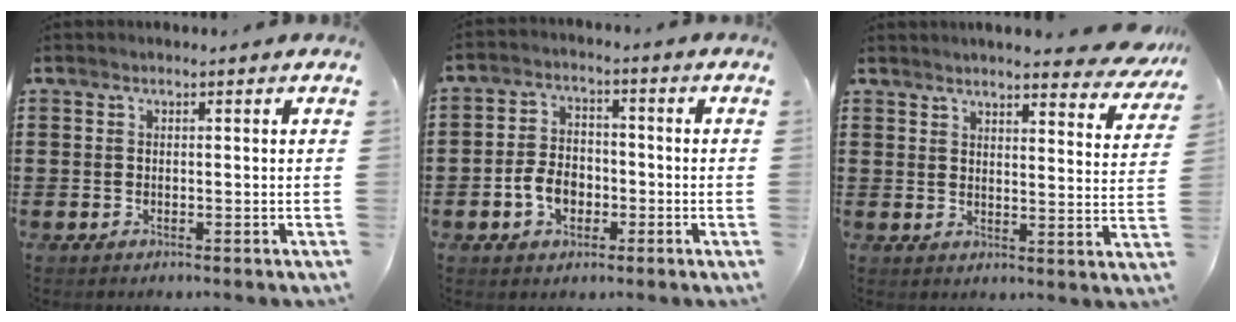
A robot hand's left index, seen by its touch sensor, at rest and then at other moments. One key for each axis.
{"total": 5.5, "fx": -2.1, "fy": 3.7, "fz": 3.5, "tx": -0.085, "ty": 0.004, "tz": -0.045}
{"total": 5.0, "fx": 4.7, "fy": -0.1, "fz": 1.7, "tx": -0.042, "ty": -0.024, "tz": 0.081}